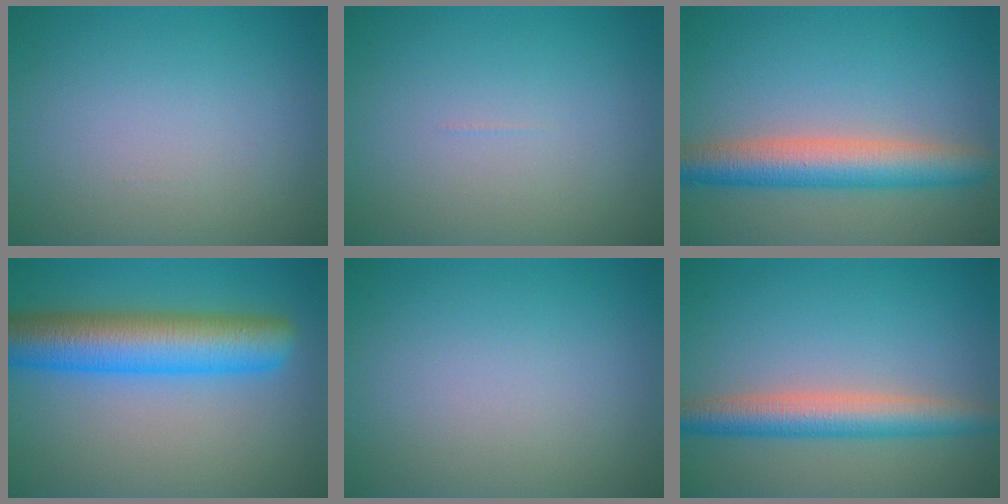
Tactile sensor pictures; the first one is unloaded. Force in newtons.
{"total": 0.0}
{"total": 5.9, "press": 5.9, "slide": 0.2}
{"total": 8.7, "press": 8.7, "slide": 0.2}
{"total": 0.0}
{"total": 4.8, "press": 4.8, "slide": 0.2}